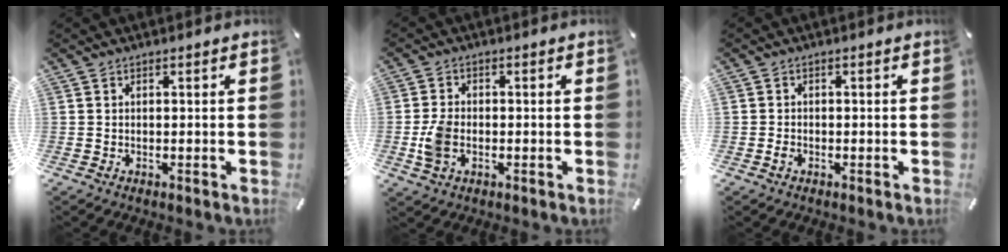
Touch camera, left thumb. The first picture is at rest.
{"total": 5.4, "force": [-1.2, 3.6, 3.8], "torque": [-0.093, -0.002, -0.025]}
{"total": 1.9, "force": [-0.8, 1.6, 0.6], "torque": [-0.011, 0.006, -0.017]}